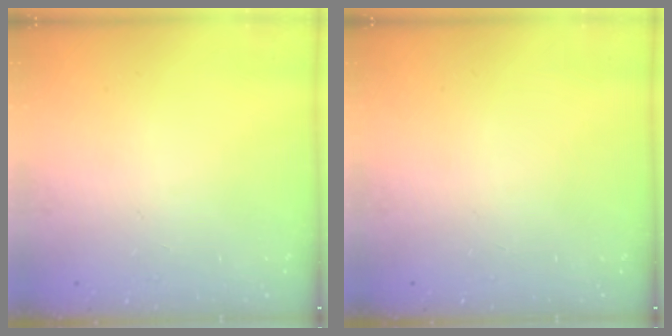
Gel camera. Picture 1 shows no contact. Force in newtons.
{"total": 0.0}